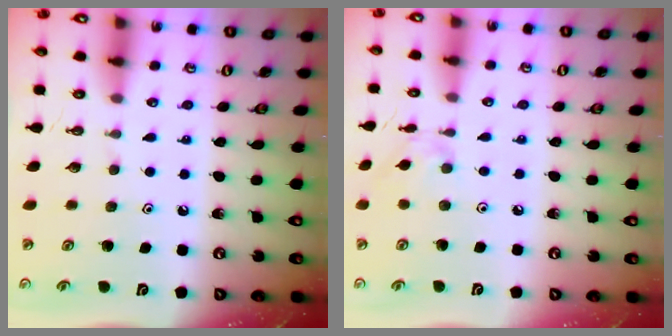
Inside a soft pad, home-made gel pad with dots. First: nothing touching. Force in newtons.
{"total": 1.4, "press": 1.3, "slide": 0.2}